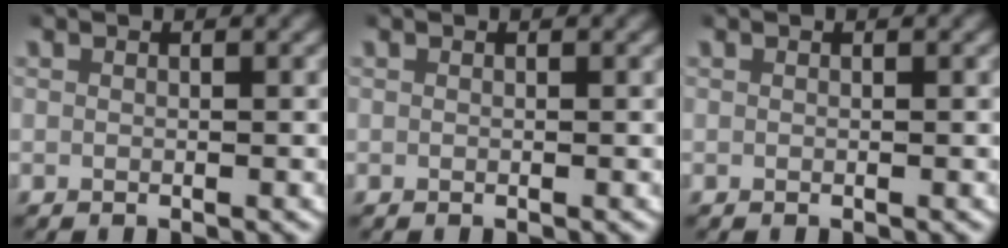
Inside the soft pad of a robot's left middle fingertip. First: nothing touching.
{"total": 0.0}
{"total": 0.0}